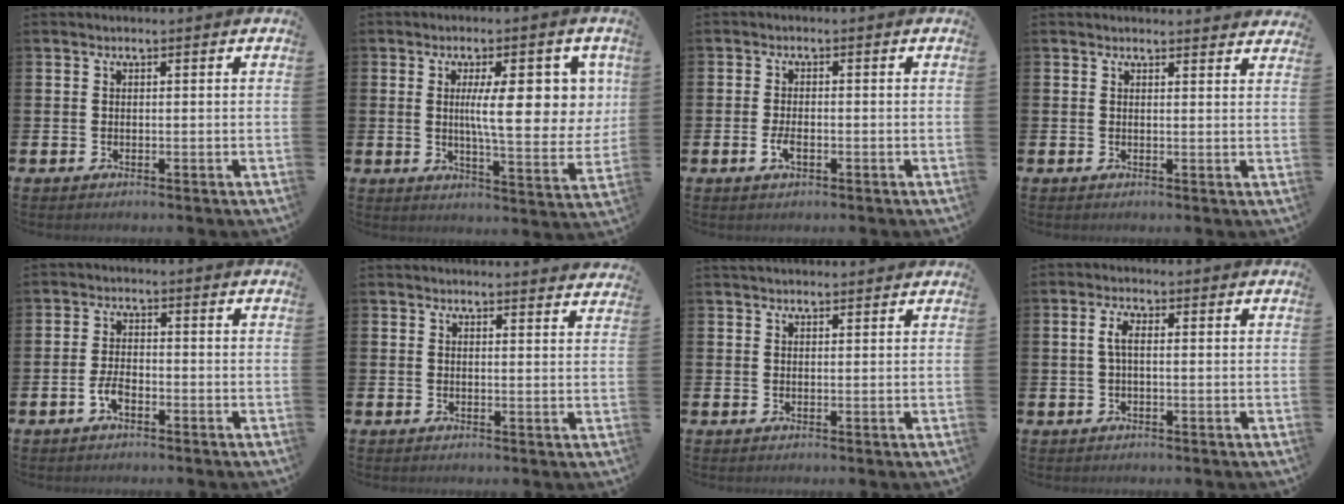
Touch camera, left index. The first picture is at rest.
{"total": 10.2, "force": [2.6, 3.2, 9.3], "torque": [-0.153, -0.004, 0.037]}
{"total": 2.4, "force": [-0.8, 1.1, 2.0], "torque": [-0.038, 0.001, -0.014]}
{"total": 1.9, "force": [1.9, 0.0, -0.2], "torque": [0.009, -0.015, 0.033]}
{"total": 2.8, "force": [-1.4, 1.3, 2.1], "torque": [-0.053, 0.005, -0.026]}
{"total": 2.4, "force": [2.4, -0.1, -0.3], "torque": [0.010, -0.018, 0.042]}
{"total": 1.6, "force": [1.5, 0.3, 0.2], "torque": [0.002, -0.003, 0.027]}
{"total": 2.5, "force": [0.3, 0.9, 2.3], "torque": [-0.048, 0.008, 0.005]}